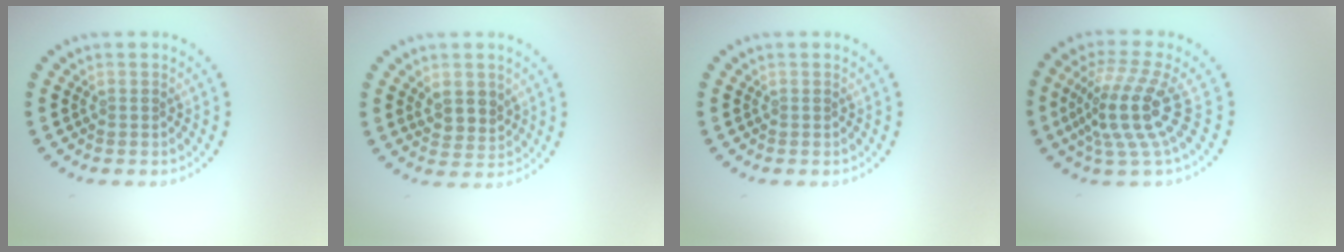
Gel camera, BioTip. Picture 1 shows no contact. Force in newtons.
{"total": 2.5, "press": 2.3, "slide": 0.9}
{"total": 0.0}
{"total": 5.1, "press": 3.6, "slide": 3.5}